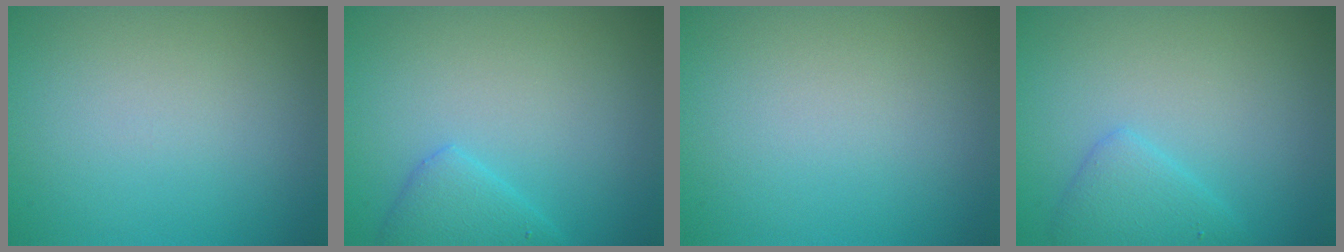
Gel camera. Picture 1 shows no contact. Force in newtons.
{"total": 2.4, "press": 2.4, "slide": 0.2}
{"total": 0.0}
{"total": 2.4, "press": 2.4, "slide": 0.1}